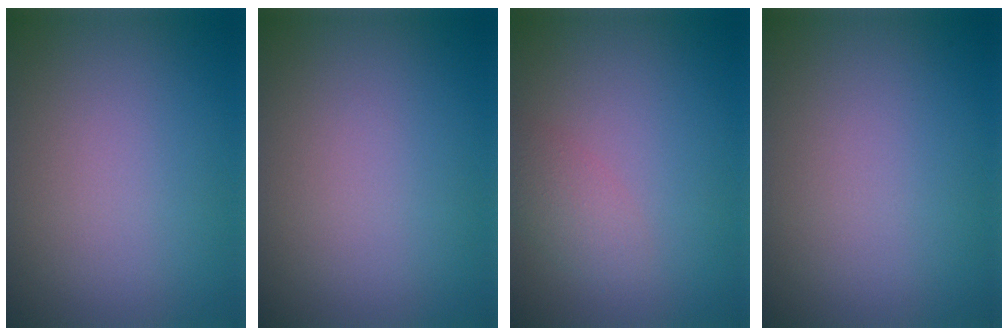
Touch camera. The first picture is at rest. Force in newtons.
{"total": 0.0}
{"total": 2.0, "press": 2.0, "slide": 0.1}
{"total": 0.0}